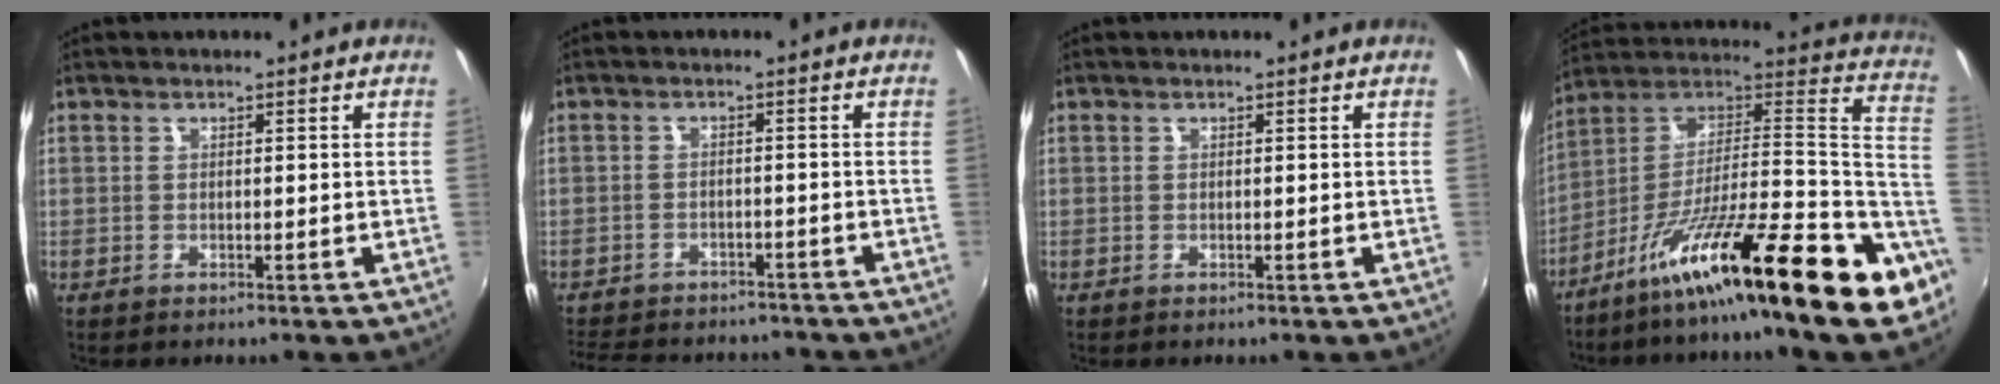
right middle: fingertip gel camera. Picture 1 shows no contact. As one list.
[{"total": 13.6, "force": [-11.6, 5.1, 5.1], "torque": [-0.121, -0.009, -0.163]}, {"total": 0.0}, {"total": 27.4, "force": [-13.5, 3.2, 23.7], "torque": [-0.323, -0.015, -0.233]}]